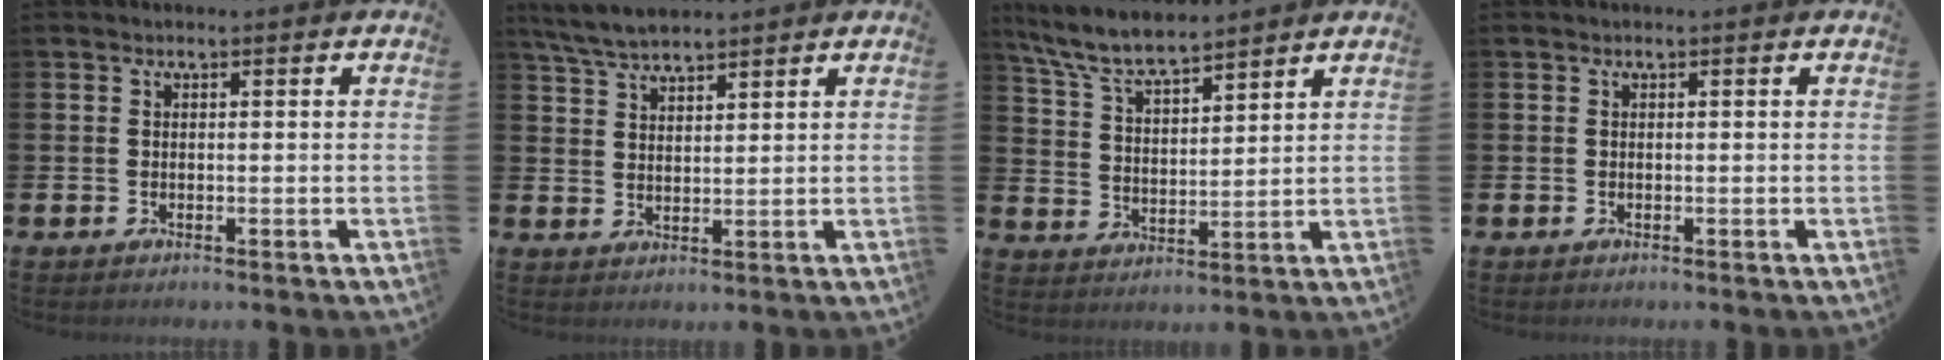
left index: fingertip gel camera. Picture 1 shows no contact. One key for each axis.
{"total": 4.9, "fx": 4.6, "fy": 0.7, "fz": 1.3, "tx": -0.045, "ty": -0.010, "tz": 0.088}
{"total": 7.3, "fx": 6.8, "fy": 1.0, "fz": 2.4, "tx": -0.076, "ty": -0.032, "tz": 0.123}
{"total": 0.0}